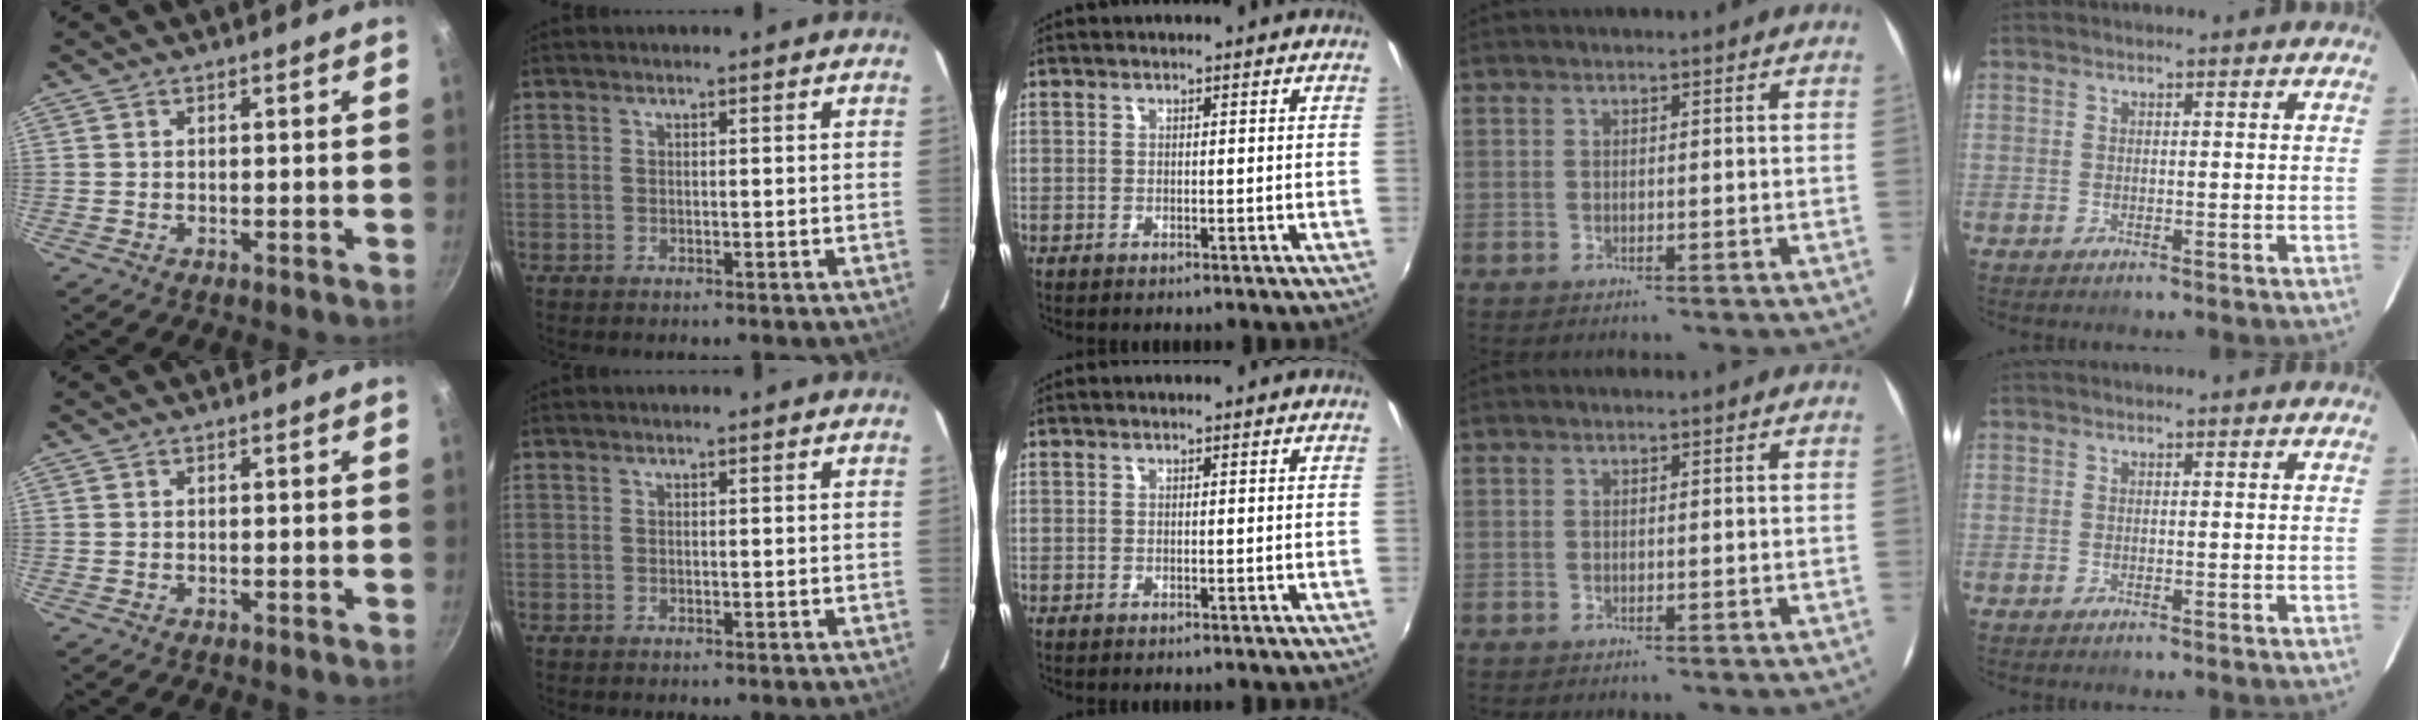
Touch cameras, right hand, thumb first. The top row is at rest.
{}